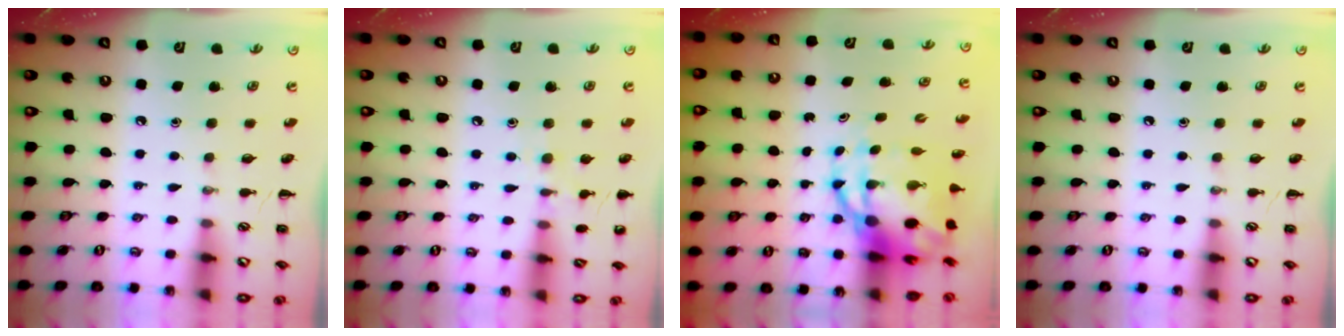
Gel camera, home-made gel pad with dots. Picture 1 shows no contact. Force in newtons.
{"total": 7.4, "press": 7.2, "slide": 1.9}
{"total": 10.4, "press": 10.0, "slide": 2.7}
{"total": 0.0}